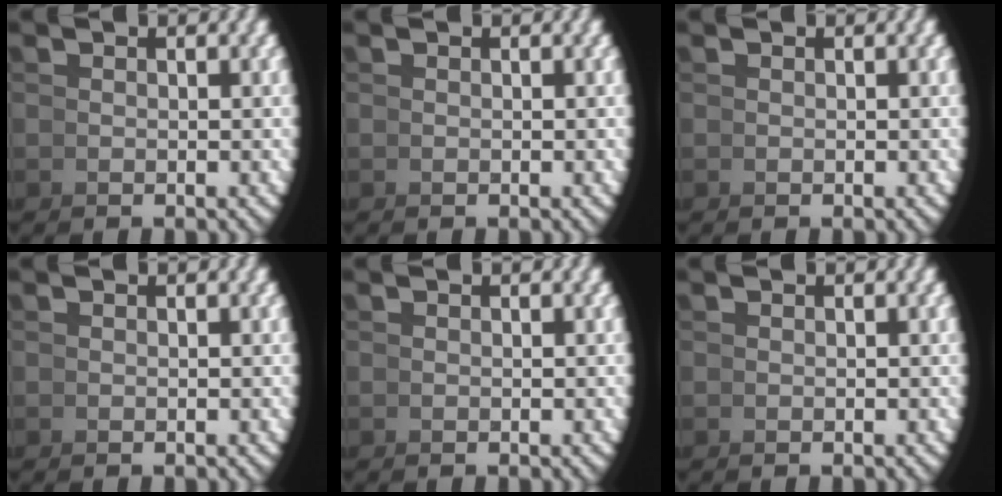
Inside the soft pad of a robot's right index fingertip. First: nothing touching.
{"total": 0.0}
{"total": 0.0}
{"total": 0.0}
{"total": 0.0}
{"total": 0.0}